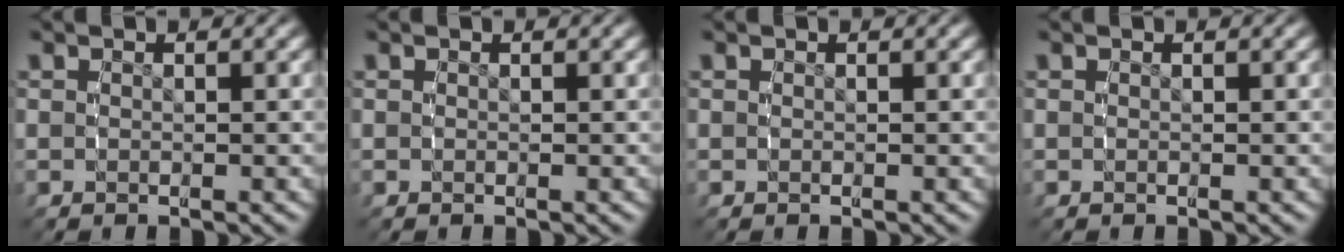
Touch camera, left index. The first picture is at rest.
{"total": 0.0}
{"total": 0.0}
{"total": 0.0}